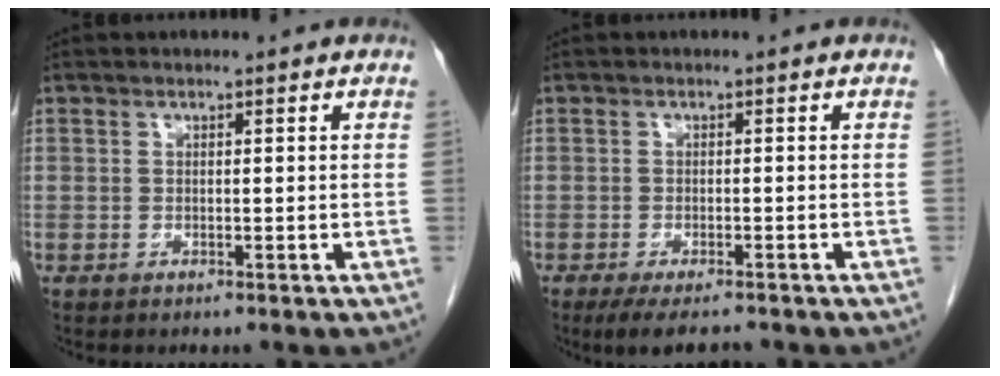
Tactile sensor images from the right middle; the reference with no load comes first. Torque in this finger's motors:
{"motor_torque": [0.48, -0.33, 0.06, 0.03]}